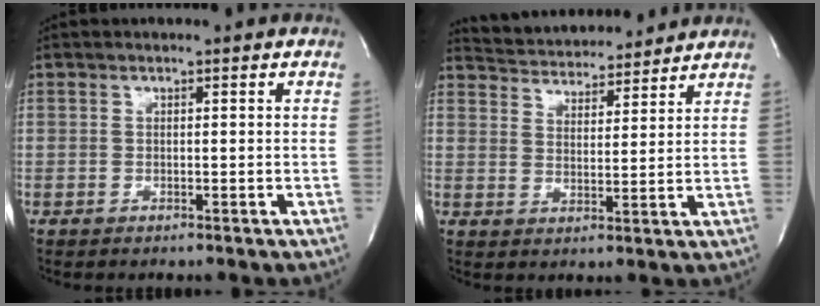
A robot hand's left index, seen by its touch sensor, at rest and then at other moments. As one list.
[{"total": 12.0, "force": [11.5, 2.3, 2.6], "torque": [-0.042, 0.013, 0.173]}]